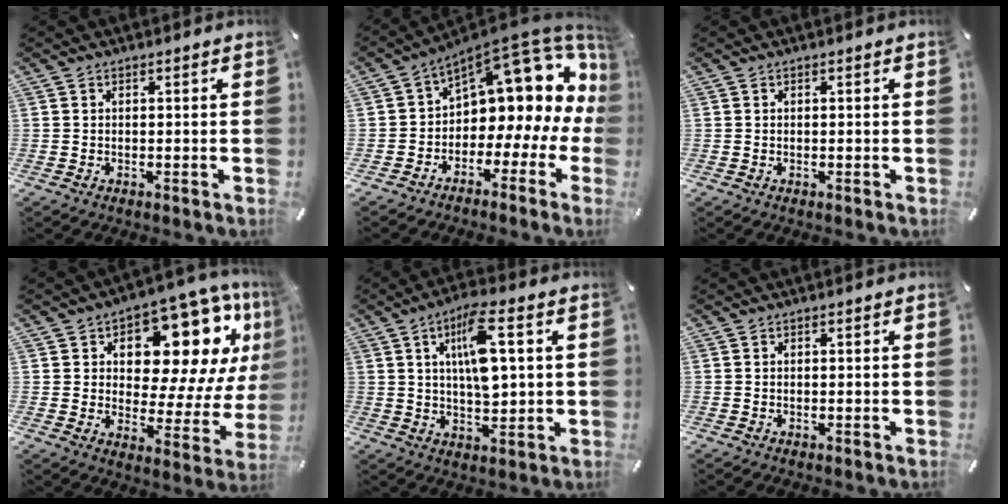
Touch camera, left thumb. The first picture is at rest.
{"total": 12.4, "force": [7.3, 6.7, 7.6], "torque": [-0.104, -0.072, 0.116]}
{"total": 0.0}
{"total": 17.7, "force": [9.8, 9.4, 11.3], "torque": [-0.154, -0.080, 0.163]}
{"total": 11.5, "force": [3.2, 4.2, 10.2], "torque": [-0.185, -0.004, 0.048]}
{"total": 0.0}